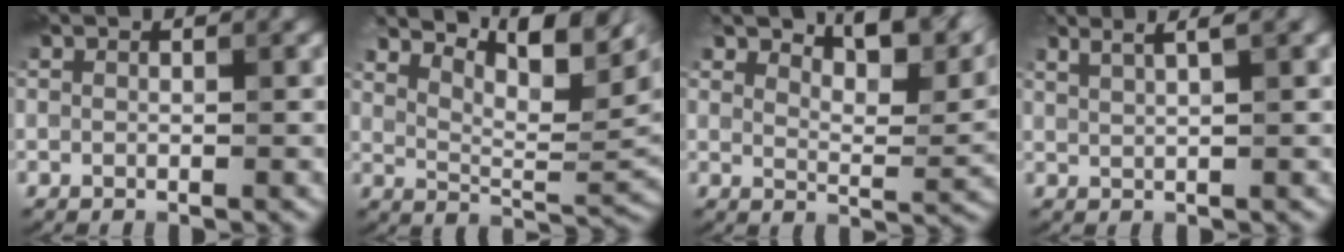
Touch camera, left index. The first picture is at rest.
{"total": 10.8, "force": [6.6, 3.6, 7.7], "torque": [-0.125, 0.017, 0.113]}
{"total": 8.6, "force": [6.4, 2.6, 5.1], "torque": [-0.077, 0.008, 0.106]}
{"total": 4.0, "force": [2.5, 1.2, 2.9], "torque": [-0.023, 0.018, 0.018]}